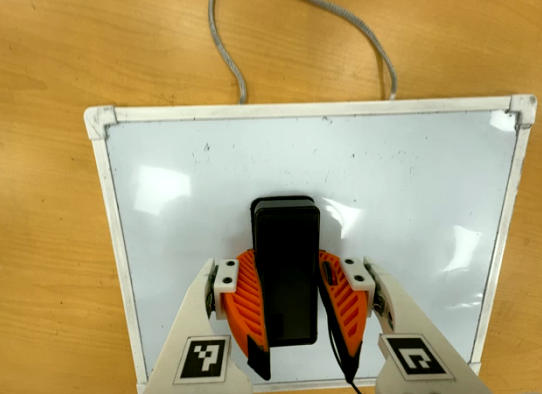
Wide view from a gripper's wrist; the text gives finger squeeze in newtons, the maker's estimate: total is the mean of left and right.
{"total": 14.4, "left": 14.5, "right": 14.4}